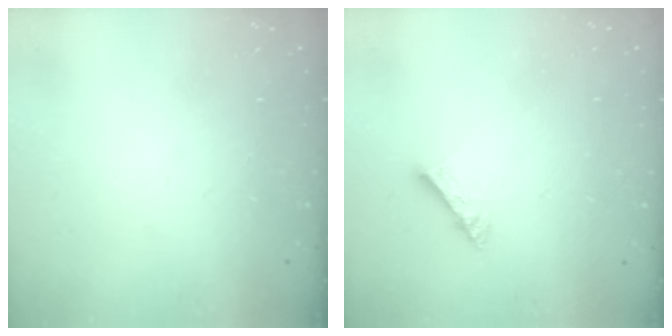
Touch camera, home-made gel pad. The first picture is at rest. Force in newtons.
{"total": 5.0, "press": 5.0, "slide": 0.3}